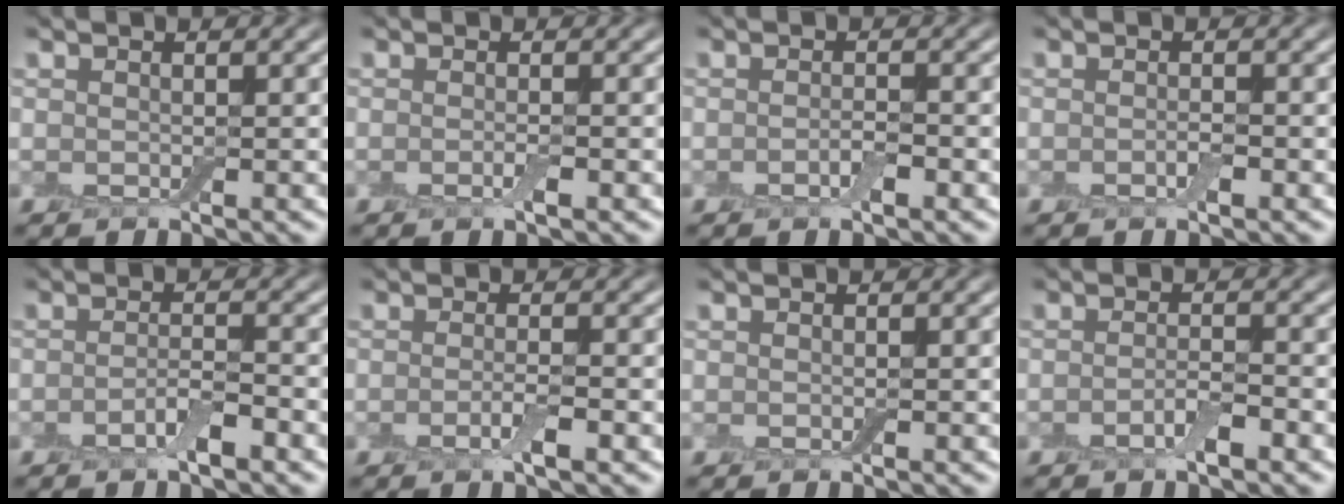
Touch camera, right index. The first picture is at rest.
{"total": 1.1, "force": [-0.4, 0.1, 1.0], "torque": [-0.021, -0.006, -0.009]}
{"total": 1.3, "force": [-0.6, 0.4, 1.1], "torque": [-0.024, -0.001, -0.013]}
{"total": 0.9, "force": [-0.4, 0.2, 0.8], "torque": [-0.016, -0.001, -0.008]}
{"total": 2.3, "force": [-1.3, 0.5, 1.9], "torque": [-0.036, 0.003, -0.027]}
{"total": 2.0, "force": [-0.8, 0.3, 1.8], "torque": [-0.037, -0.005, -0.017]}
{"total": 0.0}
{"total": 1.9, "force": [-1.0, 0.4, 1.5], "torque": [-0.031, 0.000, -0.022]}